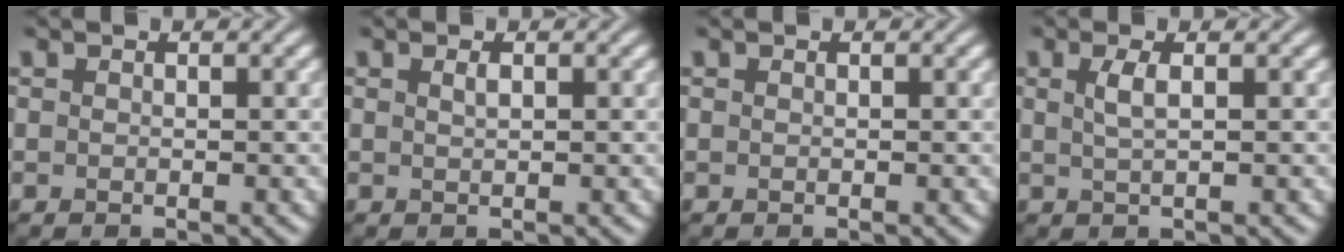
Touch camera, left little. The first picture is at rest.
{"total": 0.7, "force": [0.3, 0.2, 0.5], "torque": [-0.012, 0.002, 0.007]}
{"total": 0.0}
{"total": 1.8, "force": [0.5, 0.5, 1.6], "torque": [-0.032, 0.002, 0.008]}